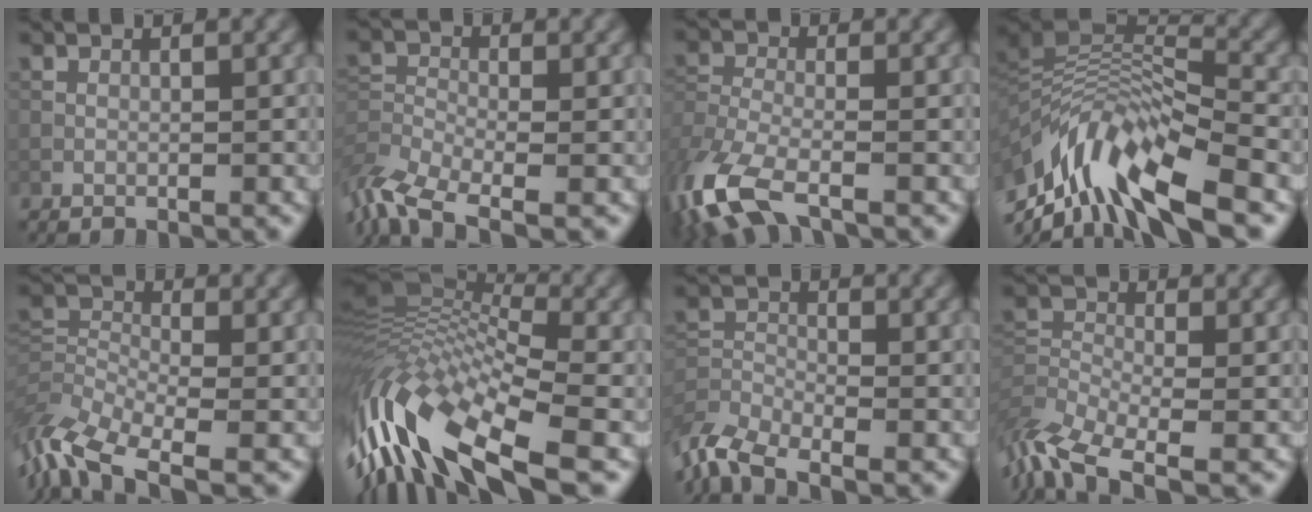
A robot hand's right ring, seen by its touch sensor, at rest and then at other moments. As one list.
[{"total": 6.9, "force": [-5.0, 2.4, 4.0], "torque": [-0.088, -0.013, -0.105]}, {"total": 9.3, "force": [-6.0, 3.7, 6.0], "torque": [-0.156, -0.030, -0.119]}, {"total": 11.9, "force": [-6.6, 4.1, 9.0], "torque": [-0.171, 0.017, -0.118]}, {"total": 8.6, "force": [-5.3, 3.8, 5.6], "torque": [-0.120, -0.010, -0.111]}, {"total": 14.5, "force": [-4.6, 5.8, 12.4], "torque": [-0.261, 0.019, -0.088]}, {"total": 6.2, "force": [-5.1, 2.0, 2.8], "torque": [-0.057, -0.017, -0.105]}, {"total": 7.8, "force": [-5.4, 3.1, 4.8], "torque": [-0.101, -0.008, -0.108]}]